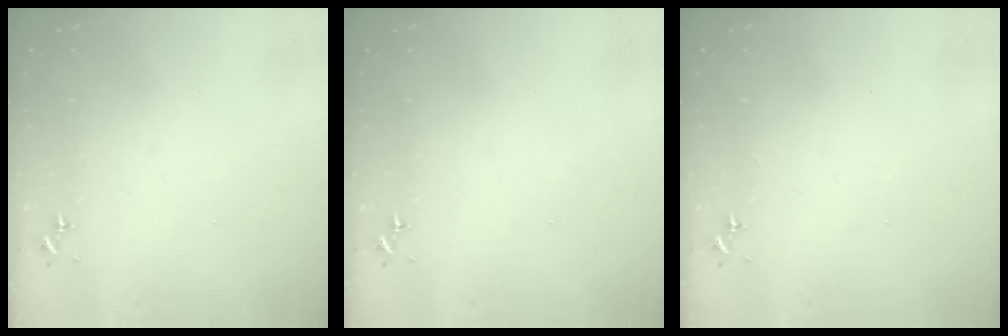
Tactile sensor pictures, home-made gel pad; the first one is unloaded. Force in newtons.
{"total": 0.0}
{"total": 0.0}